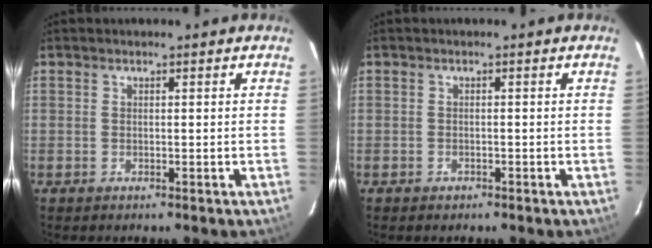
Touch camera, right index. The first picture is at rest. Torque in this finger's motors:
{"motor_torque": [0.13, -0.13, 0.00, 0.00]}